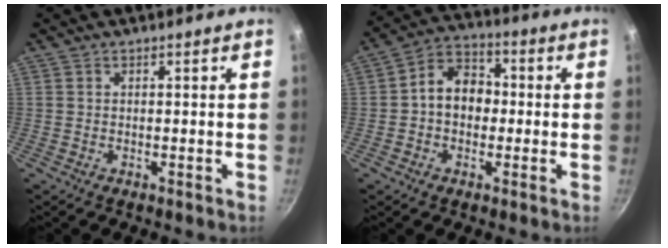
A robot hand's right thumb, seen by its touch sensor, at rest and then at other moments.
{"total": 9.3, "force": [-0.3, 7.2, 5.9], "torque": [-0.055, 0.028, -0.021]}